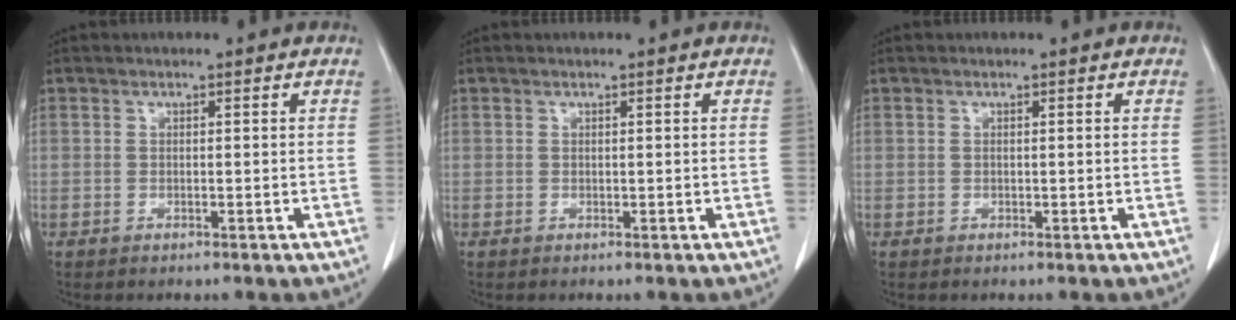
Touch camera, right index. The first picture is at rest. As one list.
[{"total": 0.0}, {"total": 0.0}]